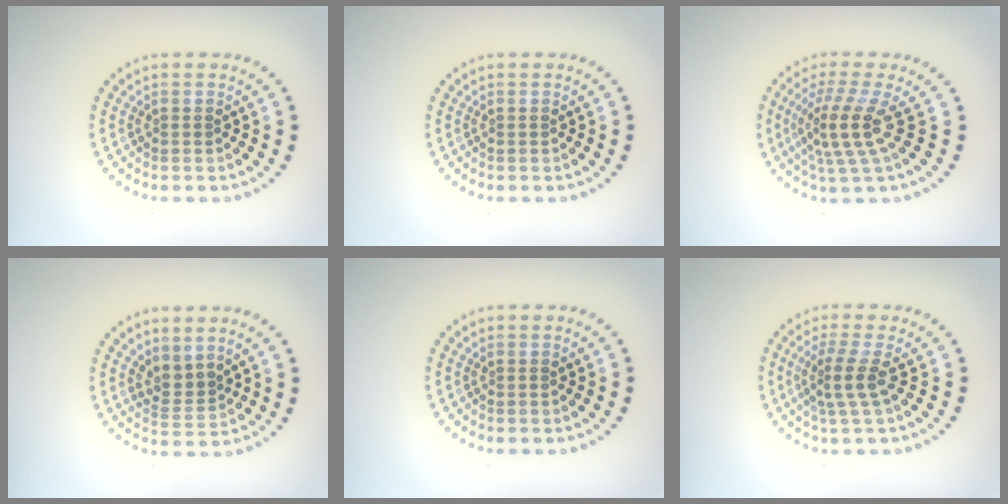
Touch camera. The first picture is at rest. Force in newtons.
{"total": 0.0}
{"total": 3.9, "press": 2.8, "slide": 2.8}
{"total": 2.1, "press": 1.4, "slide": 1.6}
{"total": 0.0}
{"total": 2.7, "press": 1.9, "slide": 2.0}